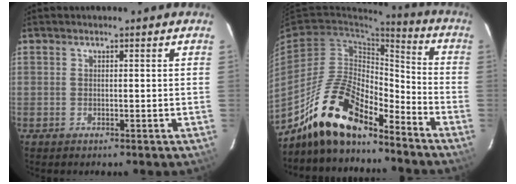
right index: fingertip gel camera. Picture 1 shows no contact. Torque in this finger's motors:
{"motor_torque": [0.62, -0.72, 1.06, 0.21]}